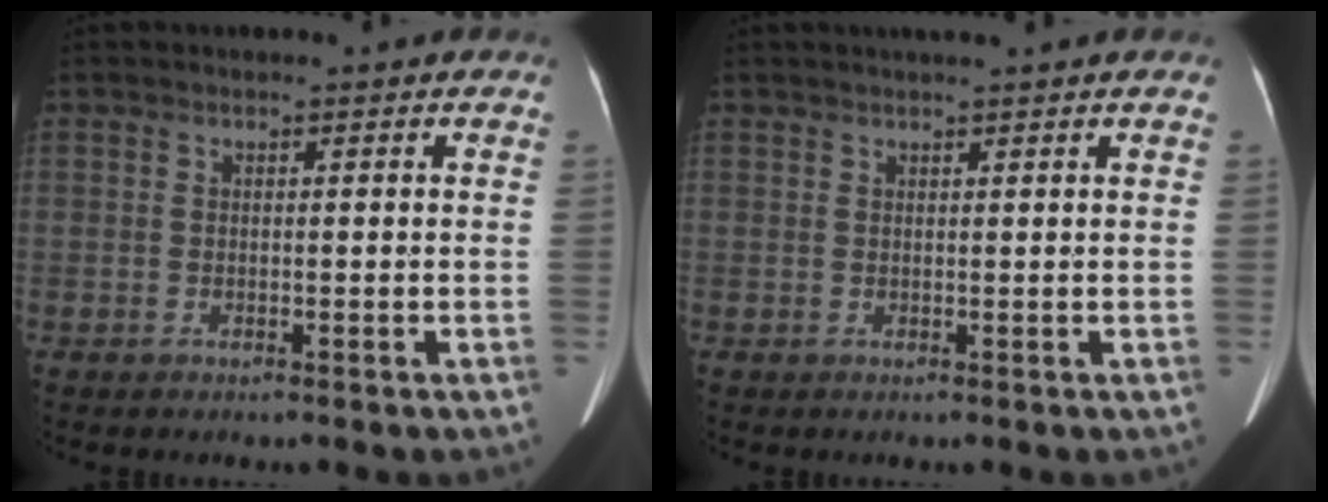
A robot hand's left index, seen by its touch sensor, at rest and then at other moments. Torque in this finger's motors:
{"motor_torque": [0.15, -0.15, 0.02, 0.00]}